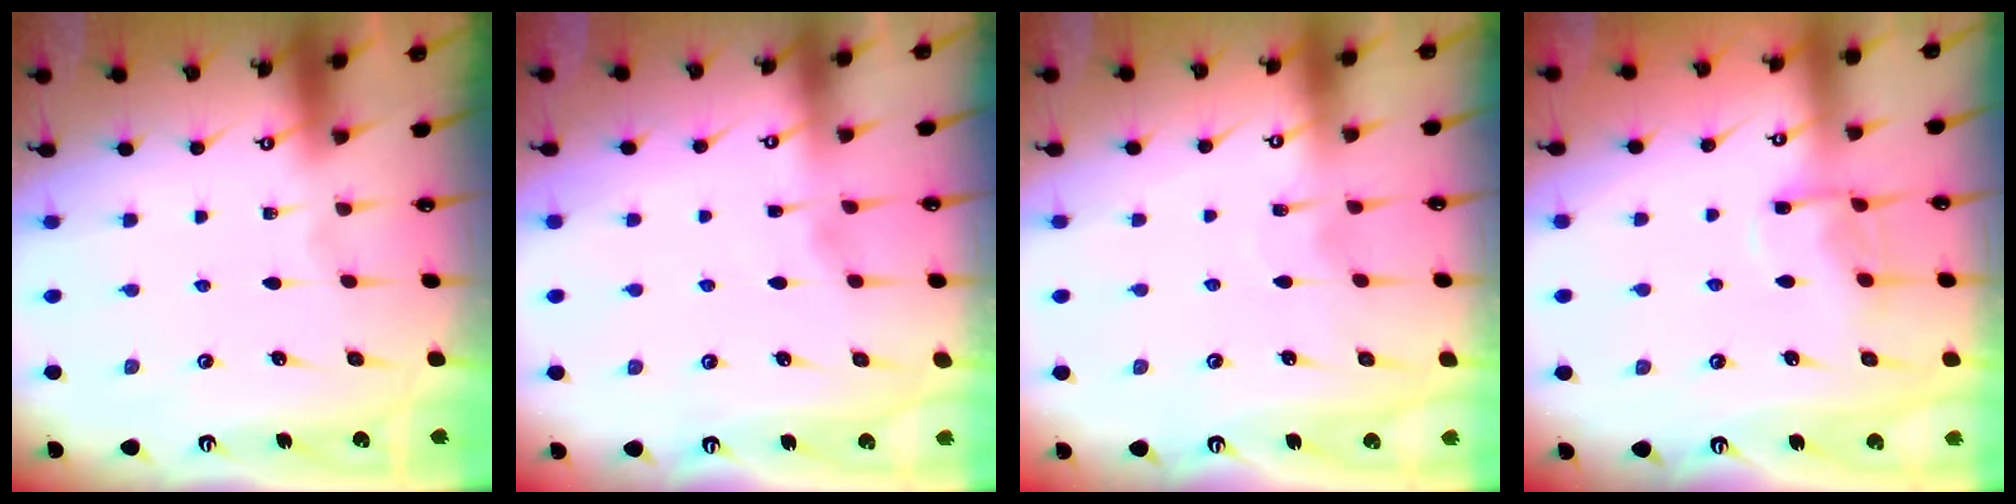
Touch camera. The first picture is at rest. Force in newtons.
{"total": 1.9, "press": 1.9, "slide": 0.4}
{"total": 7.0, "press": 7.0, "slide": 0.5}
{"total": 8.9, "press": 8.9, "slide": 0.8}